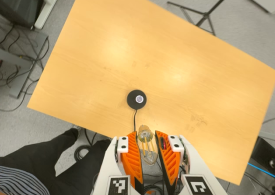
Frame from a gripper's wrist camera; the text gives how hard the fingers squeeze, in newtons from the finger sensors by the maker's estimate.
{"total": 23.4, "left": 26.3, "right": 20.5}